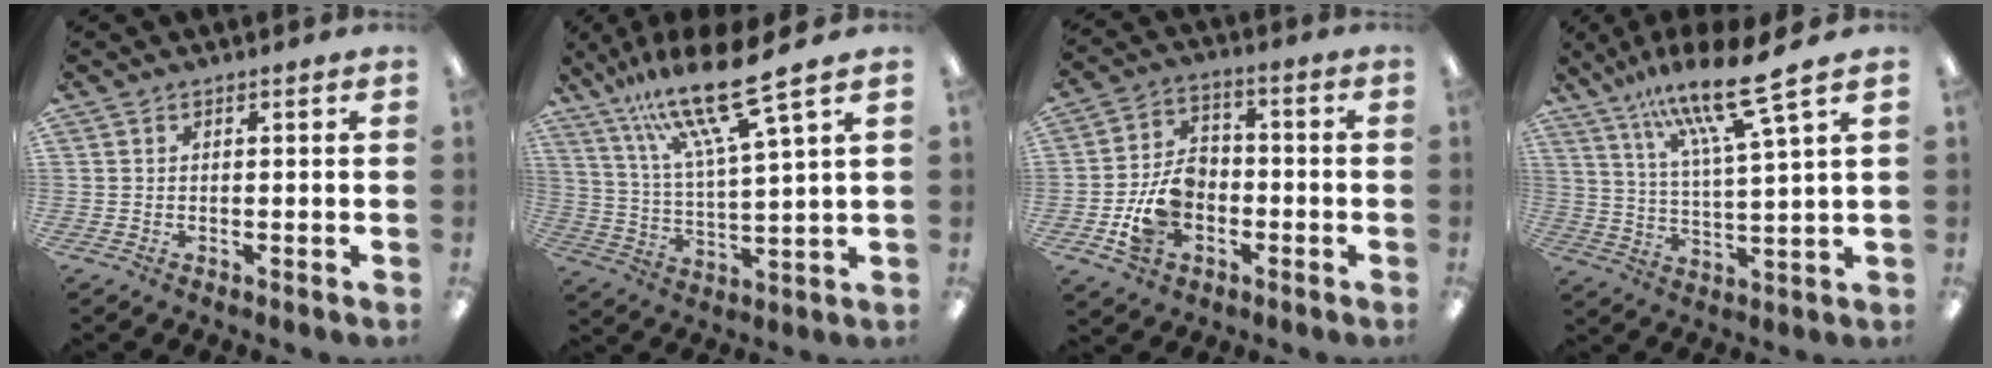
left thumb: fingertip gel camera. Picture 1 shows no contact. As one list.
[{"total": 18.7, "force": [13.6, 2.4, 12.6], "torque": [-0.247, -0.073, 0.221]}, {"total": 11.3, "force": [-3.0, 8.4, 7.0], "torque": [-0.152, 0.016, -0.054]}, {"total": 15.9, "force": [11.6, 1.4, 10.8], "torque": [-0.207, -0.055, 0.187]}]